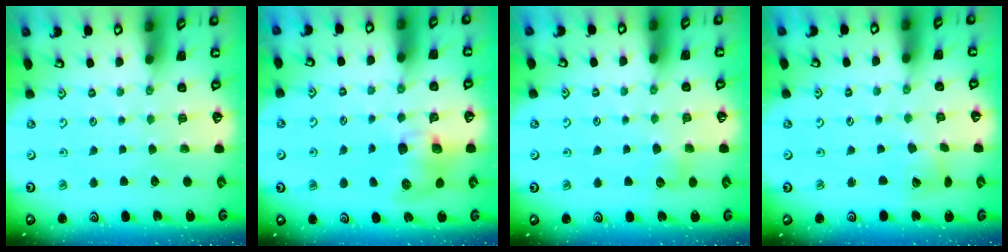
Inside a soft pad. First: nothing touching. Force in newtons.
{"total": 8.8, "press": 8.7, "slide": 1.2}
{"total": 5.7, "press": 5.7, "slide": 0.7}
{"total": 5.5, "press": 5.5, "slide": 0.7}